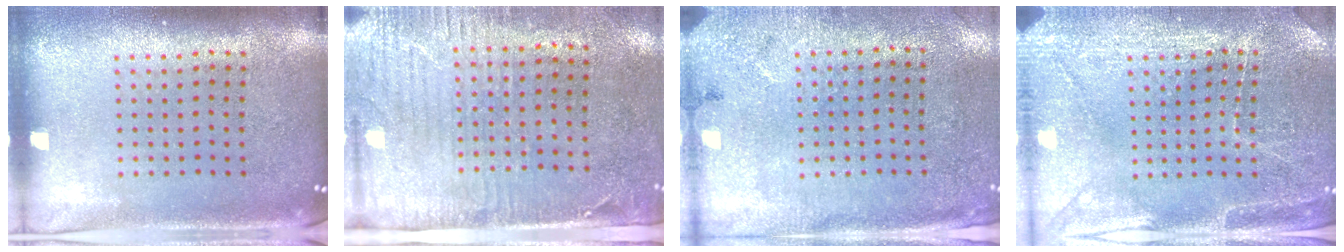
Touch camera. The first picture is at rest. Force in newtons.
{"total": 3.0, "press": 2.4, "slide": 1.7}
{"total": 2.7, "press": 2.2, "slide": 1.7}
{"total": 2.9, "press": 2.9, "slide": 0.3}